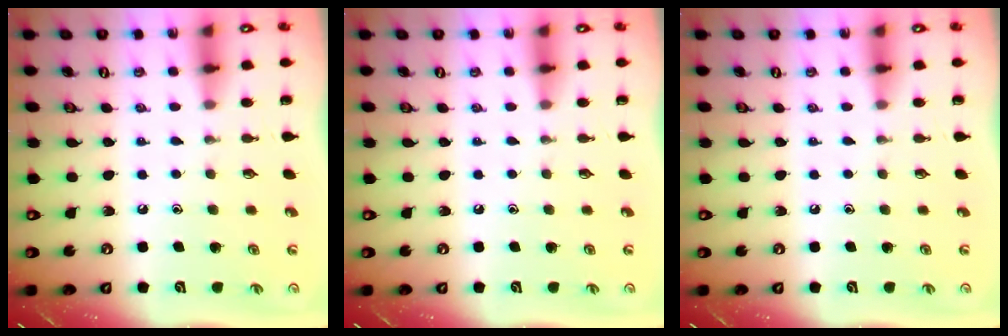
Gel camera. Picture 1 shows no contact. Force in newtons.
{"total": 0.0}
{"total": 0.0}